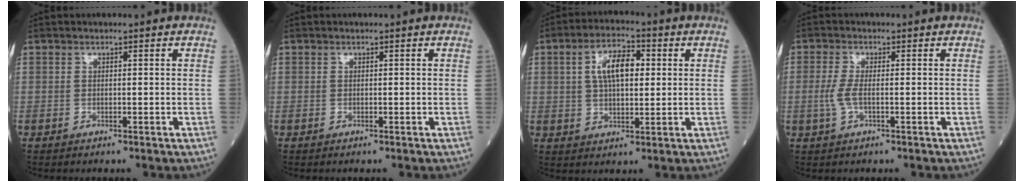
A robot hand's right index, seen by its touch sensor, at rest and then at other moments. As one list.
[{"total": 0.0}, {"total": 7.7, "force": [1.9, 3.3, 6.7], "torque": [-0.128, 0.018, 0.035]}, {"total": 2.8, "force": [-0.4, 0.7, 2.7], "torque": [-0.074, -0.004, -0.009]}]